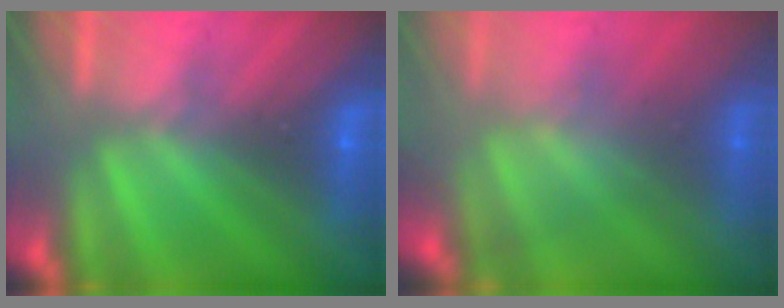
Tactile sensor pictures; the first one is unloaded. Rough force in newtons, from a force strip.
{"total": 3.4}